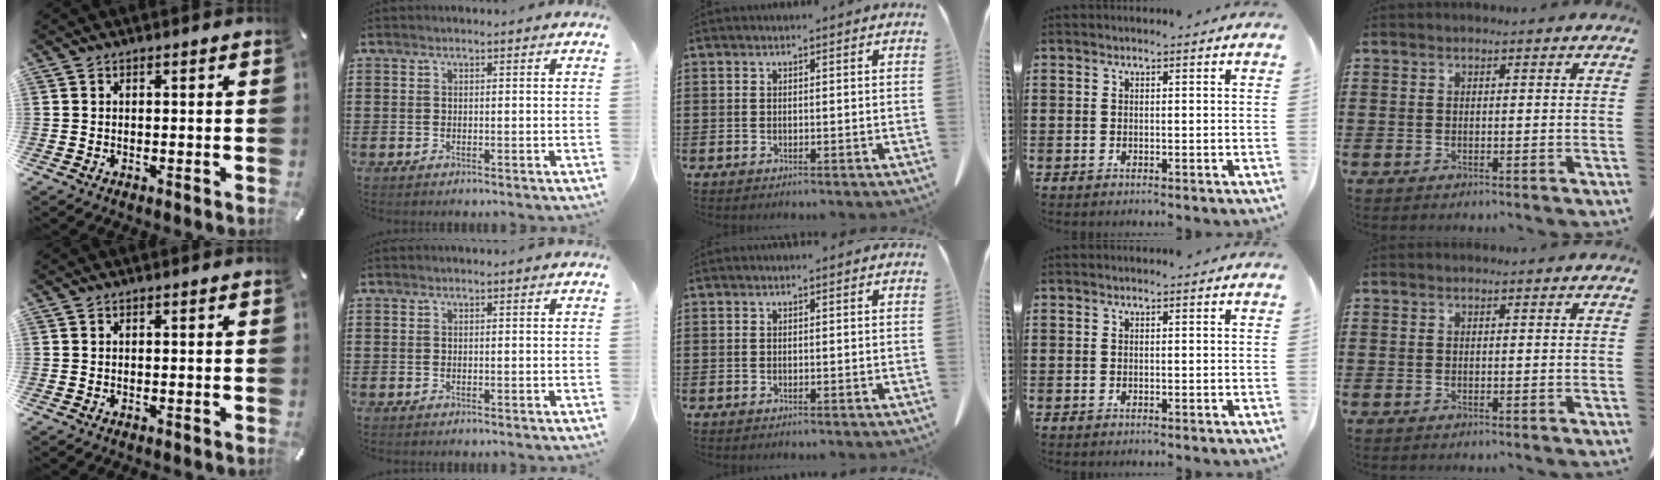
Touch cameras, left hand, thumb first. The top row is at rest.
{}